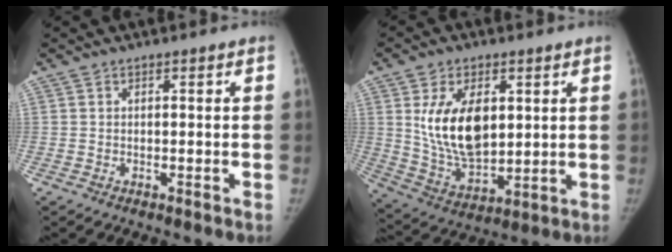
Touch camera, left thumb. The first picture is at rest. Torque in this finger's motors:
{"motor_torque": [2.06, 2.09, 1.42, -1.35, 0.16]}